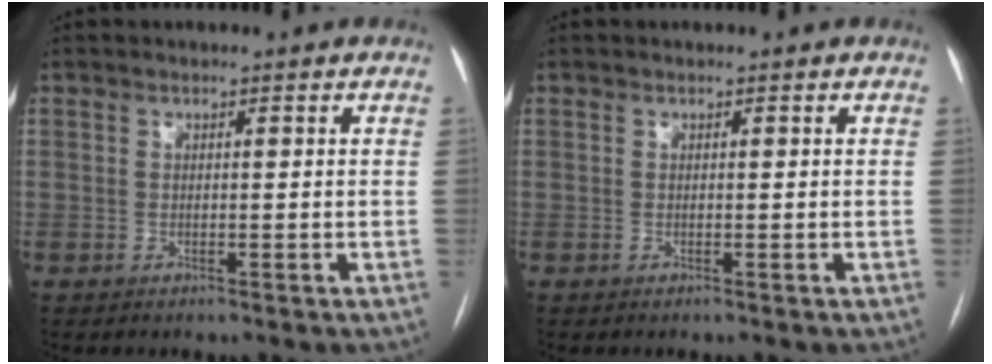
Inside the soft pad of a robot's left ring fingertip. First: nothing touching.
{"total": 0.0}